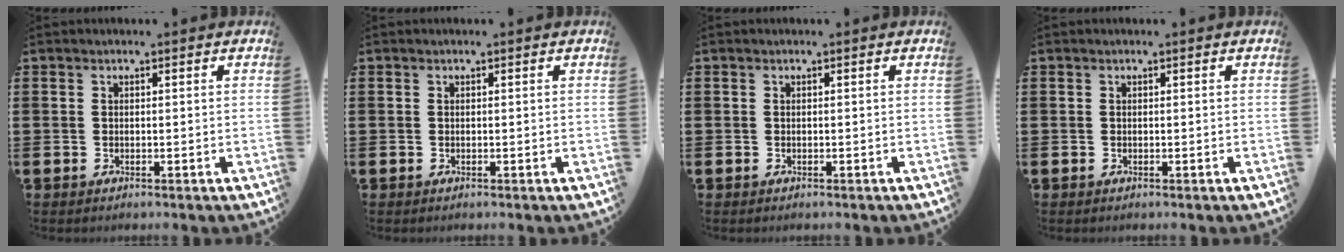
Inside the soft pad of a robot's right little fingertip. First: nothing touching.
{"total": 0.0}
{"total": 0.0}
{"total": 0.0}